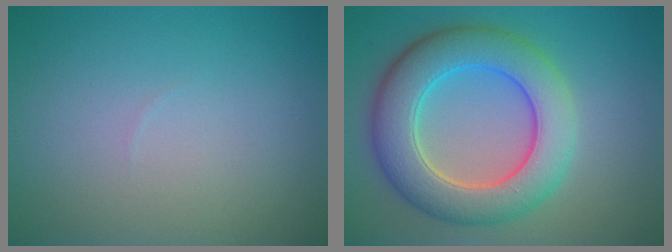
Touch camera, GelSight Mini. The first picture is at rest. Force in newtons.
{"total": 8.3, "press": 8.2, "slide": 0.6}